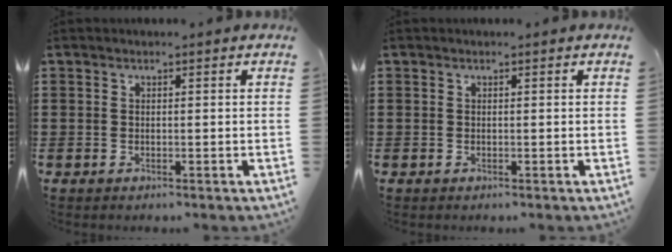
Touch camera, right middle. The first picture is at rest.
{"total": 0.0}